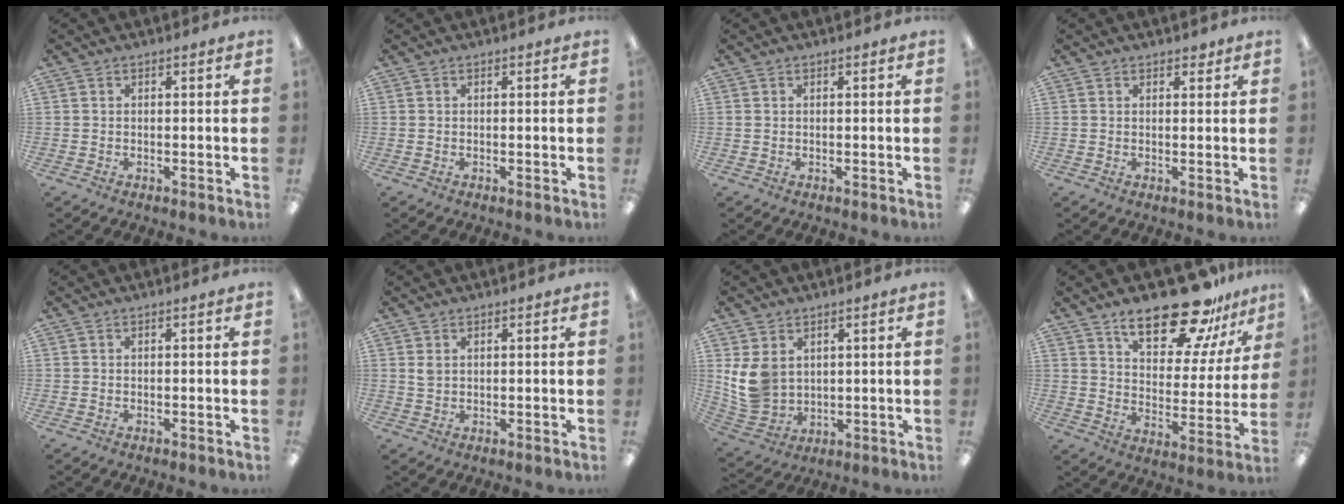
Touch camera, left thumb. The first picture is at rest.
{"total": 0.0}
{"total": 0.5, "force": [0.2, 0.4, 0.3], "torque": [-0.007, 0.004, 0.003]}
{"total": 1.7, "force": [1.3, 0.9, 0.5], "torque": [-0.001, -0.002, 0.023]}
{"total": 0.0}
{"total": 2.0, "force": [1.0, 1.4, 1.0], "torque": [-0.023, 0.004, 0.018]}
{"total": 9.9, "force": [2.9, 8.0, 5.0], "torque": [-0.130, -0.007, 0.061]}
{"total": 19.1, "force": [14.1, 7.5, 10.4], "torque": [-0.157, -0.086, 0.240]}